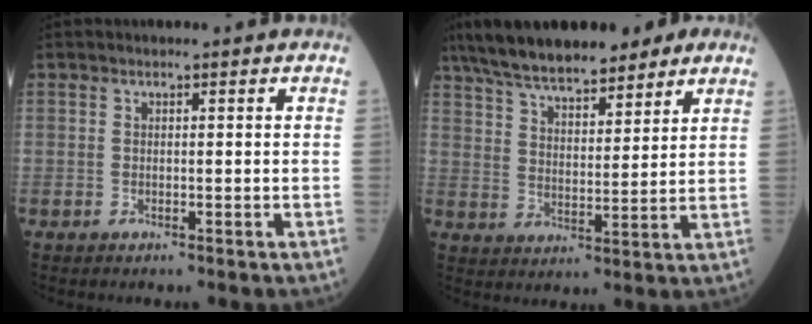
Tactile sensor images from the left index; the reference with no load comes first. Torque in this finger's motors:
{"motor_torque": [1.01, -1.13, 0.38, 0.18]}